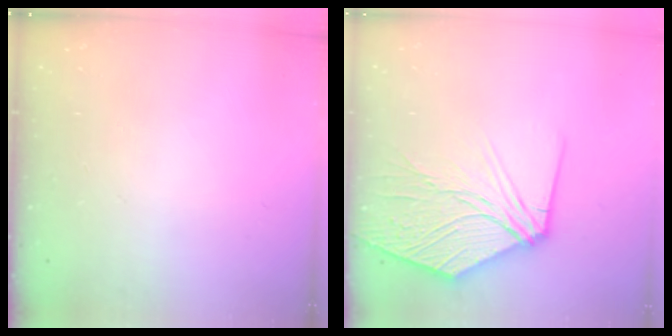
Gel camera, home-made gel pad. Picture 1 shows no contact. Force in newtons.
{"total": 11.8, "press": 11.7, "slide": 1.5}